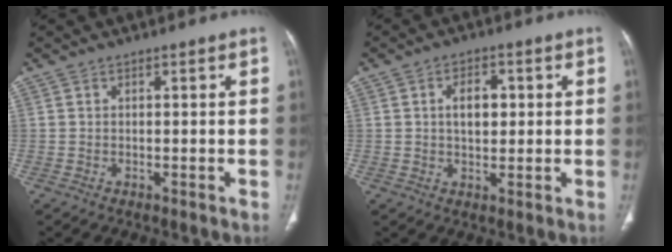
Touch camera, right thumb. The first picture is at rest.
{"total": 5.6, "force": [1.0, 3.5, 4.2], "torque": [-0.054, 0.003, 0.015]}